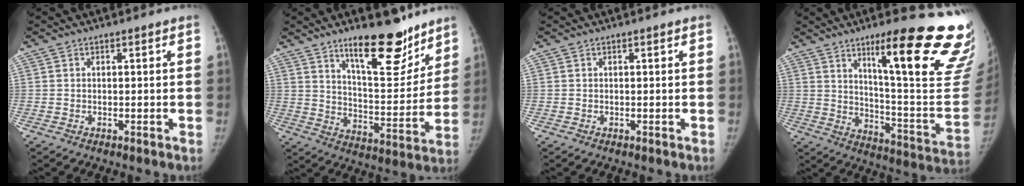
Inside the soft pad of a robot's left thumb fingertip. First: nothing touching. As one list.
[{"total": 17.0, "force": [12.2, 5.9, 10.3], "torque": [-0.101, -0.095, 0.194]}, {"total": 0.0}, {"total": 29.3, "force": [16.1, 5.2, 24.0], "torque": [-0.236, -0.074, 0.239]}]